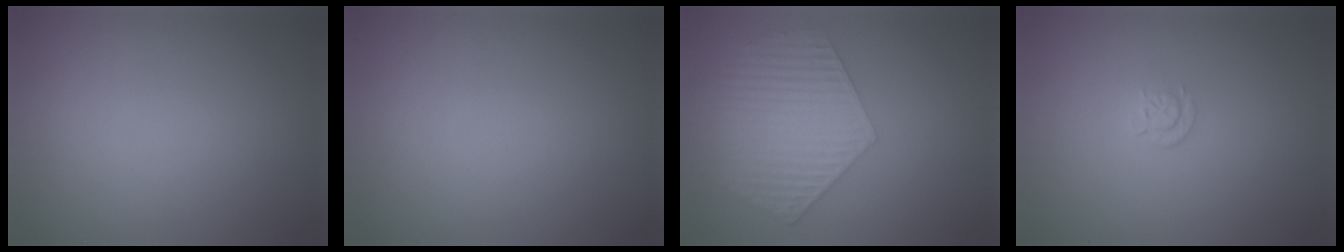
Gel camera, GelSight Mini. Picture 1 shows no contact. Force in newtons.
{"total": 0.0}
{"total": 5.9, "press": 4.6, "slide": 3.7}
{"total": 1.1, "press": 0.6, "slide": 0.9}